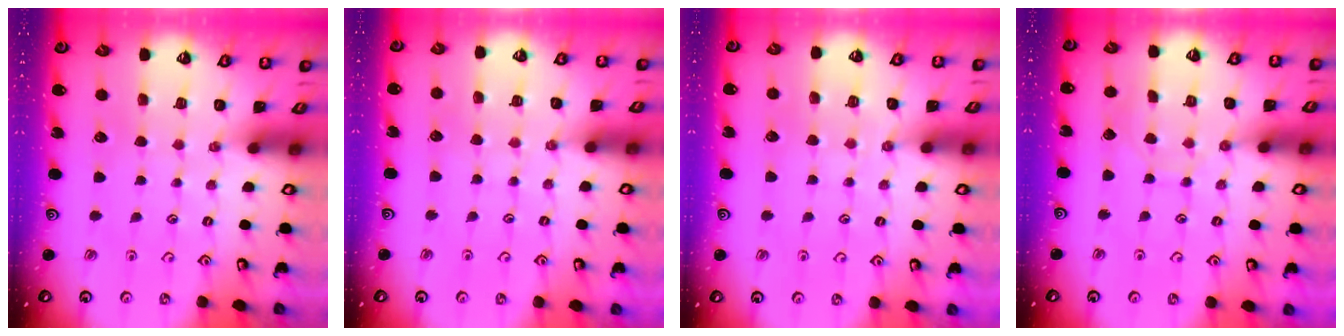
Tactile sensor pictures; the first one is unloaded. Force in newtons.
{"total": 3.9, "press": 3.8, "slide": 0.5}
{"total": 2.8, "press": 2.8, "slide": 0.3}
{"total": 6.4, "press": 6.4, "slide": 0.5}